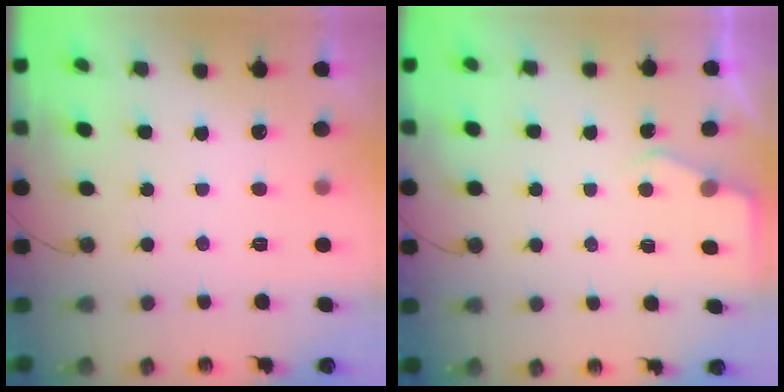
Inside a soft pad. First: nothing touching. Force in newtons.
{"total": 3.7, "press": 3.7, "slide": 0.5}